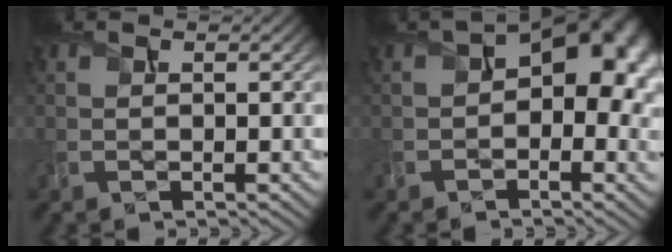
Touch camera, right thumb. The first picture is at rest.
{"total": 13.0, "force": [1.6, 8.0, 10.1], "torque": [-0.137, -0.007, 0.032]}